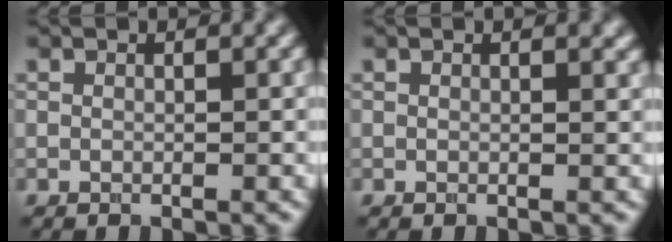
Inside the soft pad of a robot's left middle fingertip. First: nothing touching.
{"total": 0.7, "force": [0.6, 0.1, 0.3], "torque": [-0.002, 0.001, 0.009]}